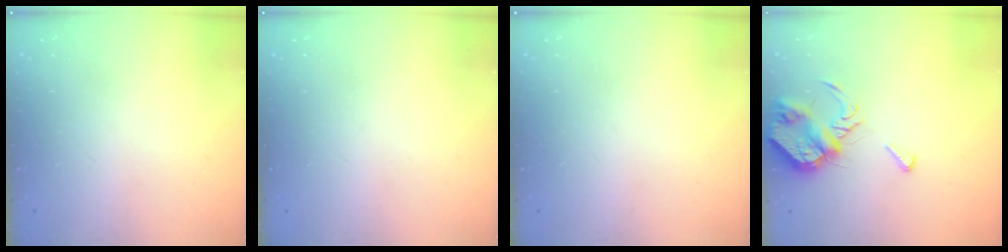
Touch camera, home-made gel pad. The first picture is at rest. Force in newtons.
{"total": 0.0}
{"total": 0.0}
{"total": 7.7, "press": 7.6, "slide": 1.0}